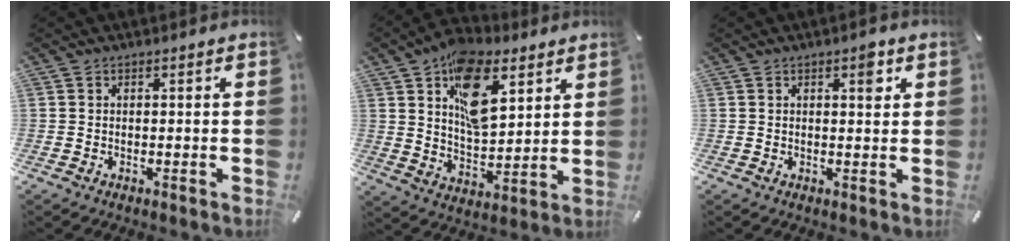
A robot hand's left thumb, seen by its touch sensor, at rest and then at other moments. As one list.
[{"total": 15.6, "force": [7.5, 8.9, 10.3], "torque": [-0.159, -0.022, 0.133]}, {"total": 3.5, "force": [1.7, 1.4, 2.8], "torque": [-0.026, -0.007, 0.020]}]